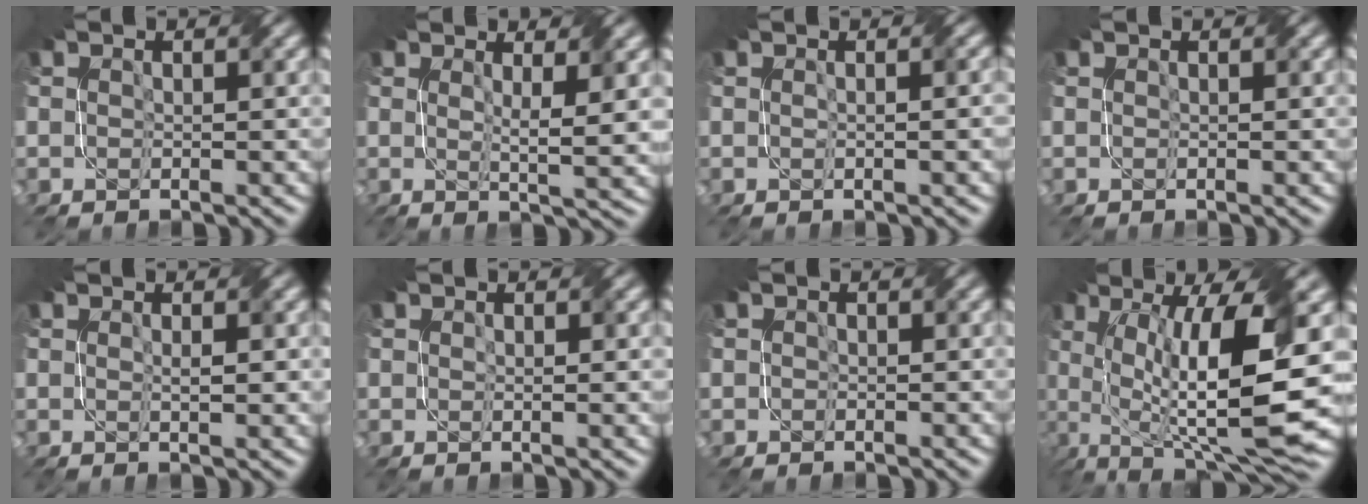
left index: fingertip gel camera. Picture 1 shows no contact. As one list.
[{"total": 3.8, "force": [1.2, 0.7, 3.5], "torque": [-0.055, -0.010, 0.019]}, {"total": 1.4, "force": [0.0, 0.2, 1.4], "torque": [-0.024, 0.004, -0.001]}, {"total": 0.0}, {"total": 1.3, "force": [0.1, 0.2, 1.2], "torque": [-0.022, -0.001, 0.004]}, {"total": 1.1, "force": [0.2, 0.2, 1.1], "torque": [-0.018, -0.003, 0.004]}, {"total": 0.6, "force": [0.1, 0.6, 0.1], "torque": [0.000, -0.003, -0.006]}, {"total": 14.7, "force": [0.5, 4.1, 14.1], "torque": [-0.228, 0.000, 0.016]}]